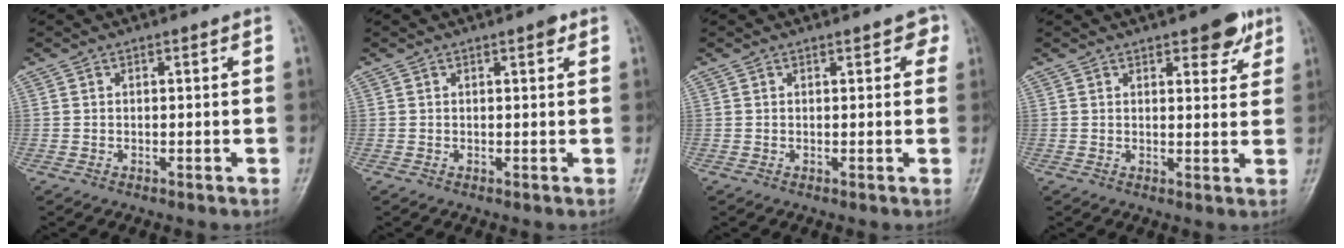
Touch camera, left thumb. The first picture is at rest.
{"total": 1.3, "force": [0.8, 0.4, 0.9], "torque": [-0.011, -0.001, 0.008]}
{"total": 2.2, "force": [1.1, 1.2, 1.5], "torque": [-0.001, 0.000, 0.009]}
{"total": 5.5, "force": [3.4, 2.4, 3.6], "torque": [-0.025, -0.016, 0.040]}